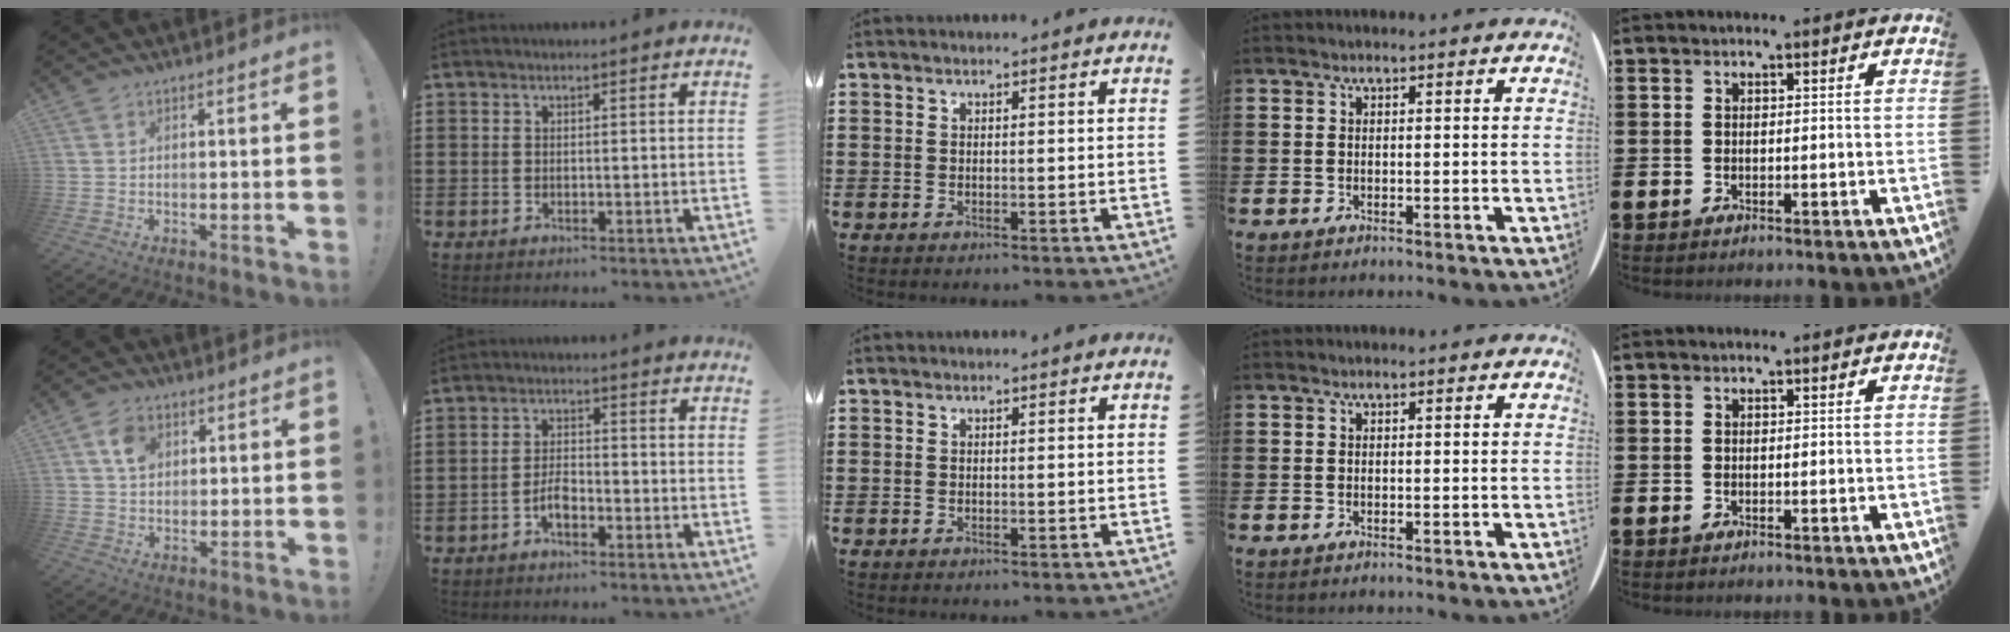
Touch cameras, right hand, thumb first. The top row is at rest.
{"thumb": {"total": 6.7, "force": [2.4, 5.1, 3.6], "torque": [-0.056, 0.004, 0.044]}, "index": {"total": 3.3, "force": [-1.9, 1.4, 2.3], "torque": [-0.058, 0.002, -0.040]}}